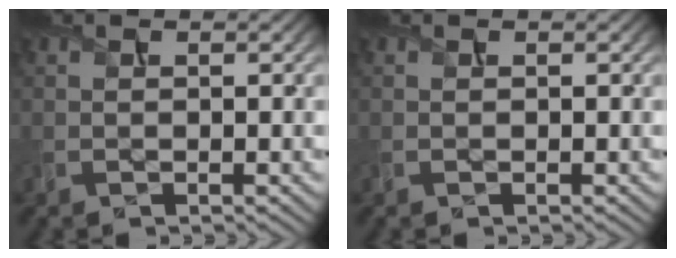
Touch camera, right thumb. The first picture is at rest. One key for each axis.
{"total": 0.0}